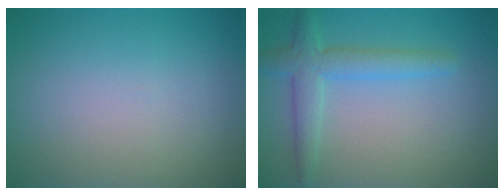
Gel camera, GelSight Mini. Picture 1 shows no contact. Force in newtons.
{"total": 3.5, "press": 3.5, "slide": 0.2}